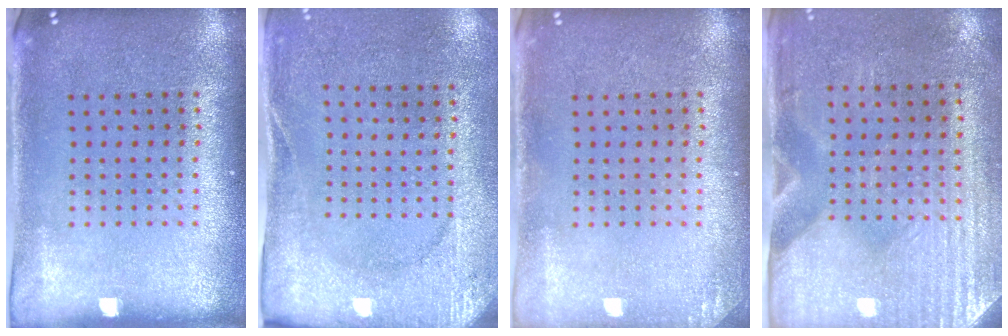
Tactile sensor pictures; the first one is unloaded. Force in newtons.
{"total": 2.7, "press": 2.3, "slide": 1.3}
{"total": 1.0, "press": 1.0, "slide": 0.1}
{"total": 3.0, "press": 2.6, "slide": 1.5}